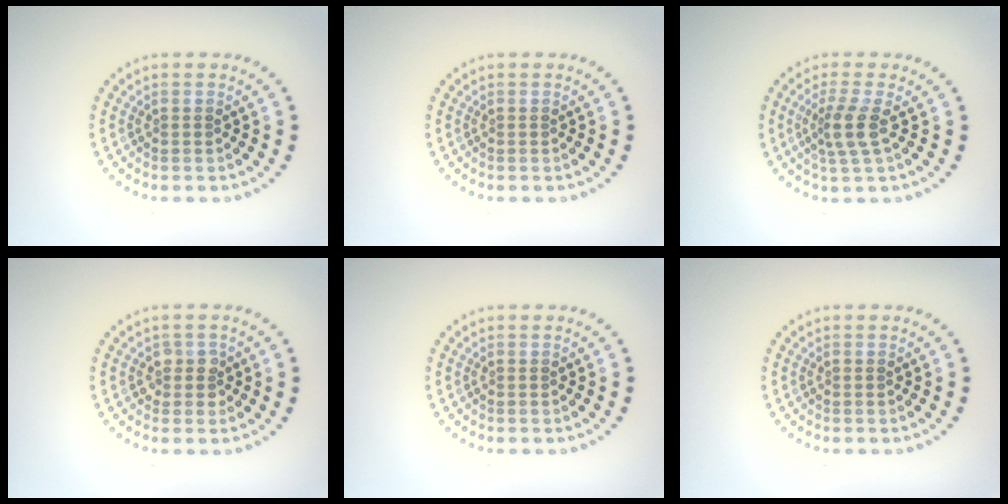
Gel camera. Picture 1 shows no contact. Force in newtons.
{"total": 0.0}
{"total": 2.7, "press": 2.1, "slide": 1.7}
{"total": 1.8, "press": 1.6, "slide": 0.7}
{"total": 0.0}
{"total": 0.0}